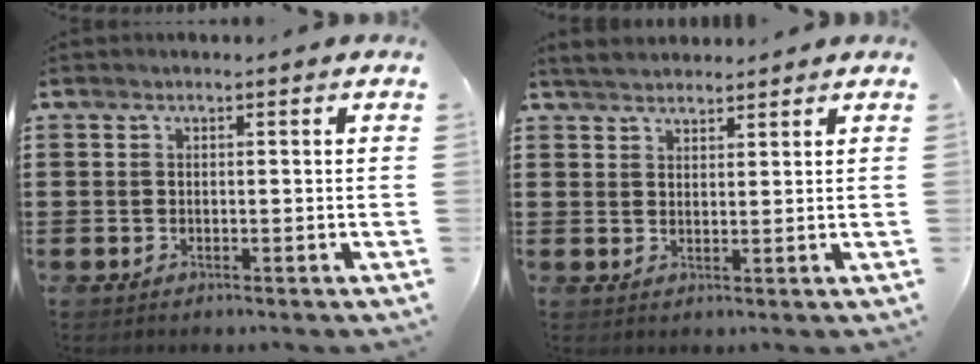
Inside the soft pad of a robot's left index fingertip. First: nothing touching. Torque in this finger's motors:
{"motor_torque": [0.38, -0.35, 0.09, 0.03]}